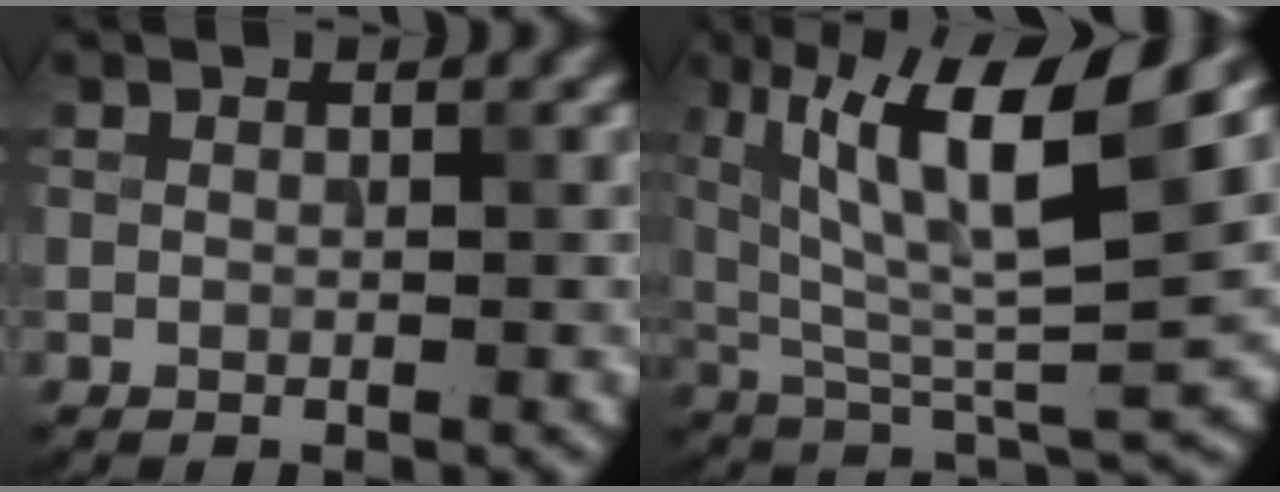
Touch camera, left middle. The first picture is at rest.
{"total": 11.6, "force": [5.2, 2.8, 10.0], "torque": [-0.168, 0.005, 0.097]}